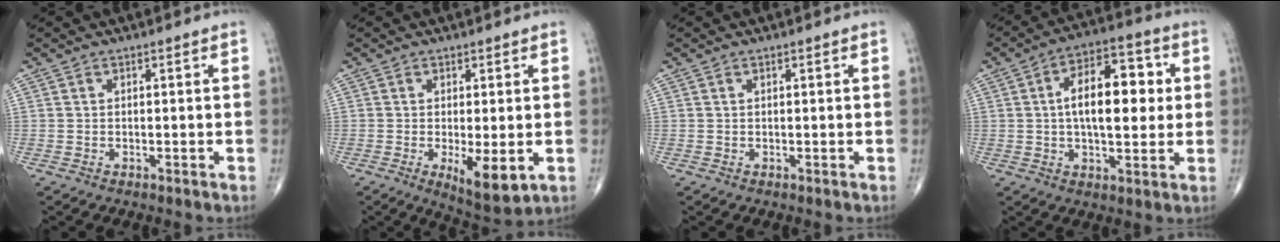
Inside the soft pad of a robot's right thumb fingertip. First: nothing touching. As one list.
[{"total": 7.7, "force": [-1.8, 2.5, 7.1], "torque": [-0.110, -0.024, -0.023]}, {"total": 0.0}, {"total": 14.5, "force": [1.7, 7.1, 12.6], "torque": [-0.172, 0.016, 0.022]}]